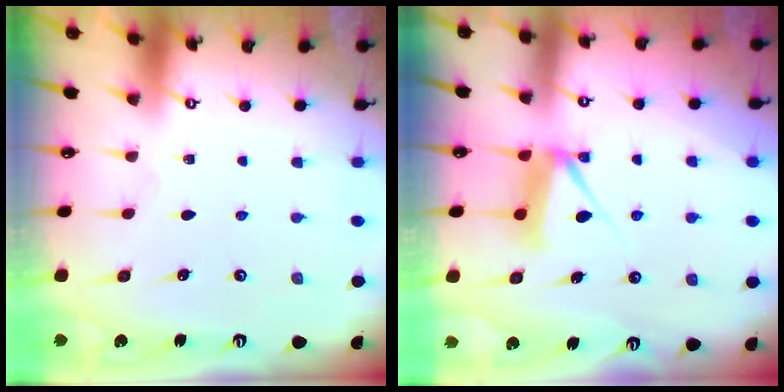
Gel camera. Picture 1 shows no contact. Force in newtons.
{"total": 8.2, "press": 8.1, "slide": 0.6}